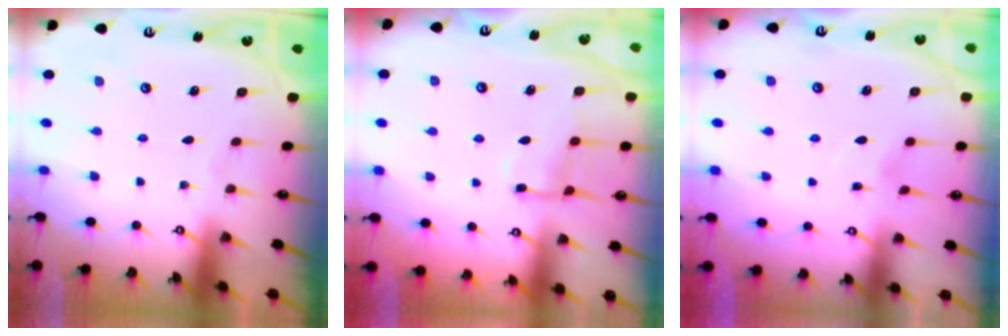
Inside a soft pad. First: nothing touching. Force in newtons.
{"total": 10.1, "press": 10.1, "slide": 1.1}
{"total": 2.2, "press": 2.2, "slide": 0.5}